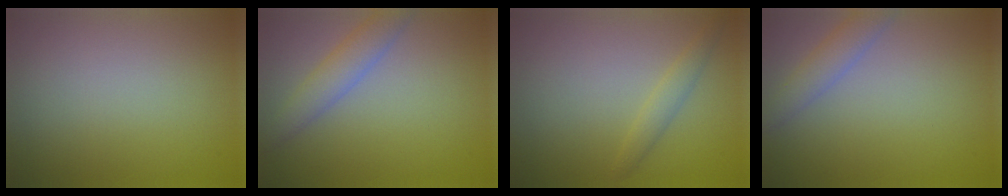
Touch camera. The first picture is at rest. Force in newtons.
{"total": 2.9, "press": 2.9, "slide": 0.1}
{"total": 1.4, "press": 1.4, "slide": 0.1}
{"total": 2.5, "press": 2.5, "slide": 0.1}